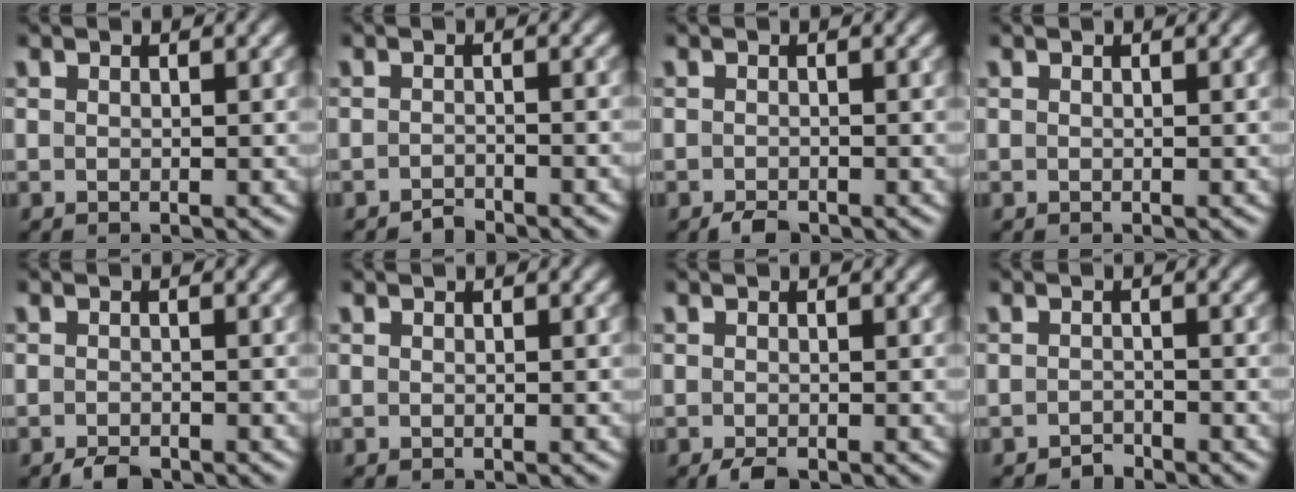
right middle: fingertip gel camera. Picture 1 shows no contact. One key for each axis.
{"total": 1.4, "fx": -1.4, "fy": 0.2, "fz": 0.3, "tx": -0.003, "ty": 0.003, "tz": -0.027}
{"total": 1.3, "fx": -1.1, "fy": 0.4, "fz": 0.5, "tx": -0.010, "ty": -0.002, "tz": -0.020}
{"total": 0.0}
{"total": 1.6, "fx": -1.4, "fy": 0.4, "fz": 0.6, "tx": -0.010, "ty": -0.001, "tz": -0.024}
{"total": 0.0}
{"total": 1.5, "fx": -1.1, "fy": 0.4, "fz": 0.9, "tx": -0.016, "ty": -0.003, "tz": -0.016}
{"total": 1.1, "fx": -1.1, "fy": 0.2, "fz": 0.0, "tx": 0.001, "ty": 0.005, "tz": -0.019}